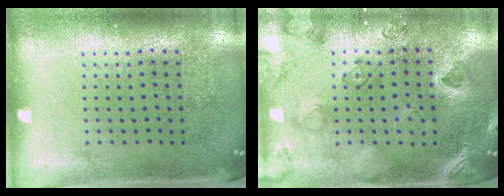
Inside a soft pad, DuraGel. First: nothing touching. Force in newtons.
{"total": 2.3, "press": 2.3, "slide": 0.6}